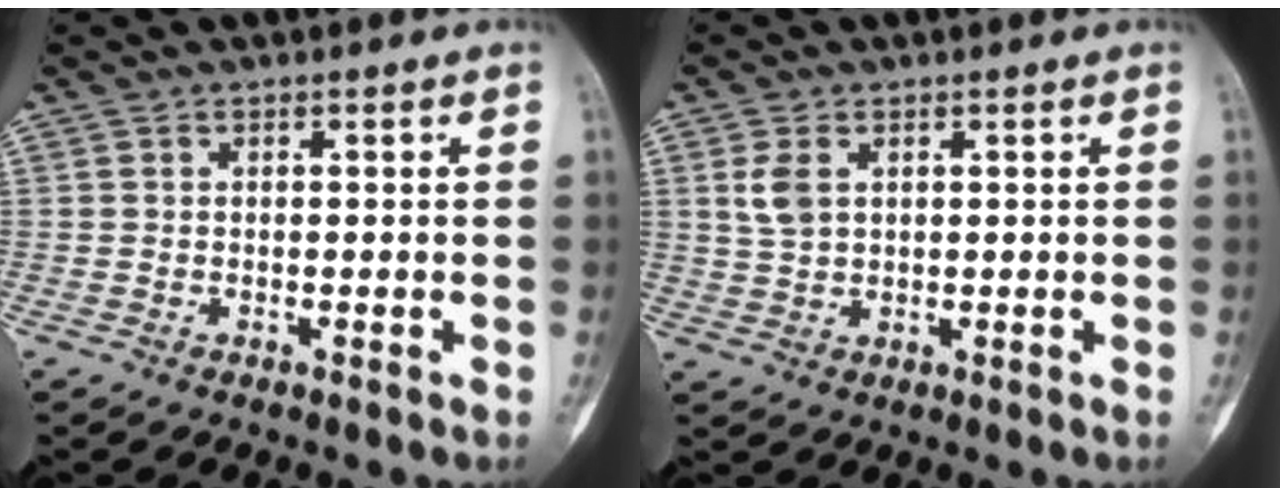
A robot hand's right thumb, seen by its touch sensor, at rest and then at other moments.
{"total": 4.0, "force": [1.3, 2.5, 2.9], "torque": [-0.059, 0.000, 0.033]}